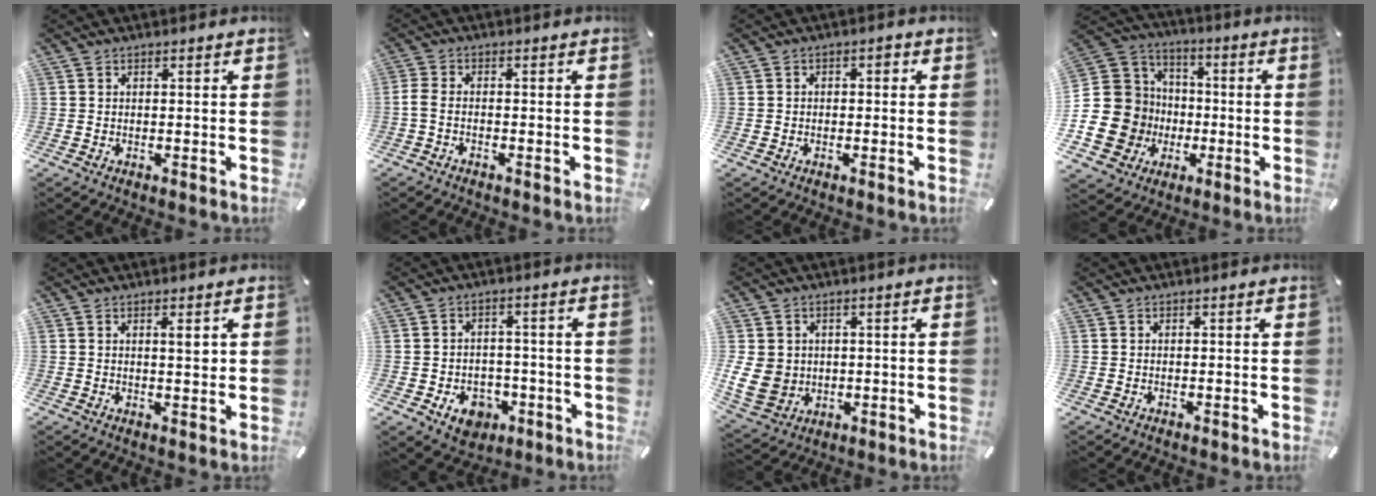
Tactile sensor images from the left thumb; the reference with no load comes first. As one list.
[{"total": 2.2, "force": [-1.5, 0.7, 1.4], "torque": [-0.038, 0.003, -0.032]}, {"total": 1.8, "force": [-0.7, 1.3, 1.0], "torque": [-0.019, 0.011, -0.016]}, {"total": 17.0, "force": [-3.6, 16.0, 4.5], "torque": [-0.103, 0.012, -0.049]}, {"total": 2.9, "force": [1.1, 0.6, 2.6], "torque": [-0.037, -0.002, 0.012]}, {"total": 7.7, "force": [-3.2, 6.2, 3.4], "torque": [-0.049, 0.021, -0.055]}, {"total": 8.4, "force": [0.4, 7.6, 3.5], "torque": [-0.090, -0.001, 0.009]}, {"total": 0.0}]